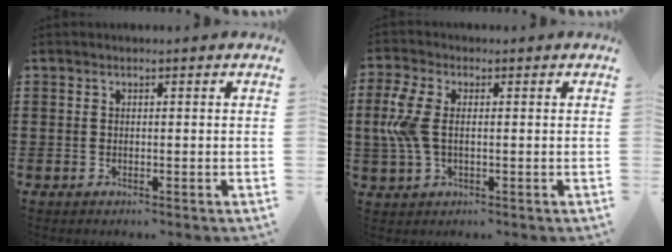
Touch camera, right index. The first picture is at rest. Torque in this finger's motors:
{"motor_torque": [1.26, -0.06, 0.31, 0.16]}